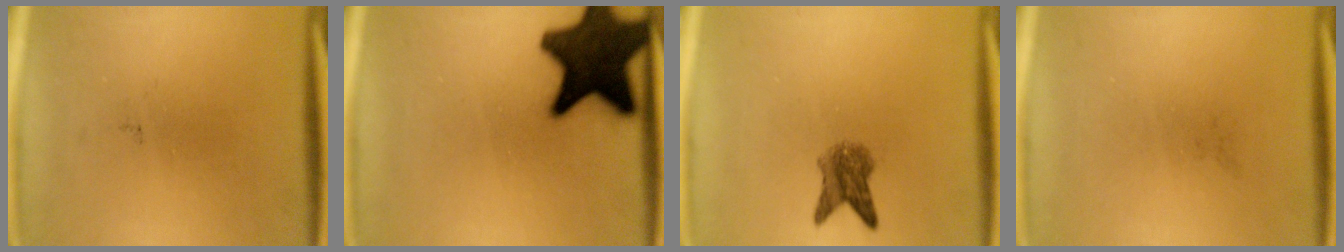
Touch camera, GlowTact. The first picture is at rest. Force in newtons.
{"total": 17.7}
{"total": 4.0}
{"total": 0.0}